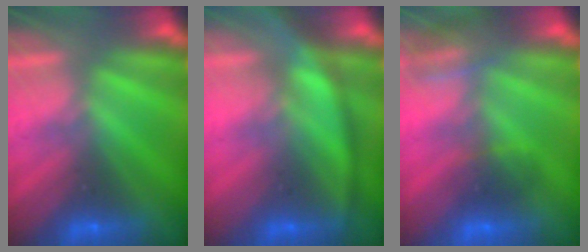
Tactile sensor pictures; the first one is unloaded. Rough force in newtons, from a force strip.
{"total": 3.1}
{"total": 3.2}